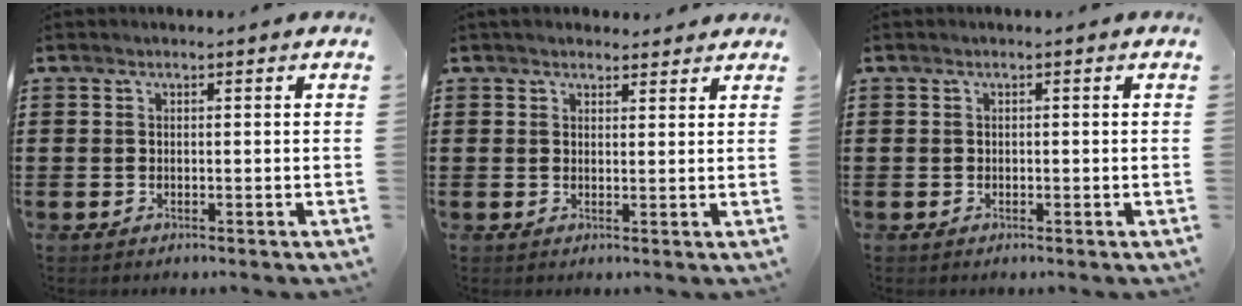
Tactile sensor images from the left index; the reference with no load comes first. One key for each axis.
{"total": 2.3, "fx": 2.0, "fy": 1.0, "fz": 0.3, "tx": -0.011, "ty": 0.003, "tz": 0.039}
{"total": 0.0}